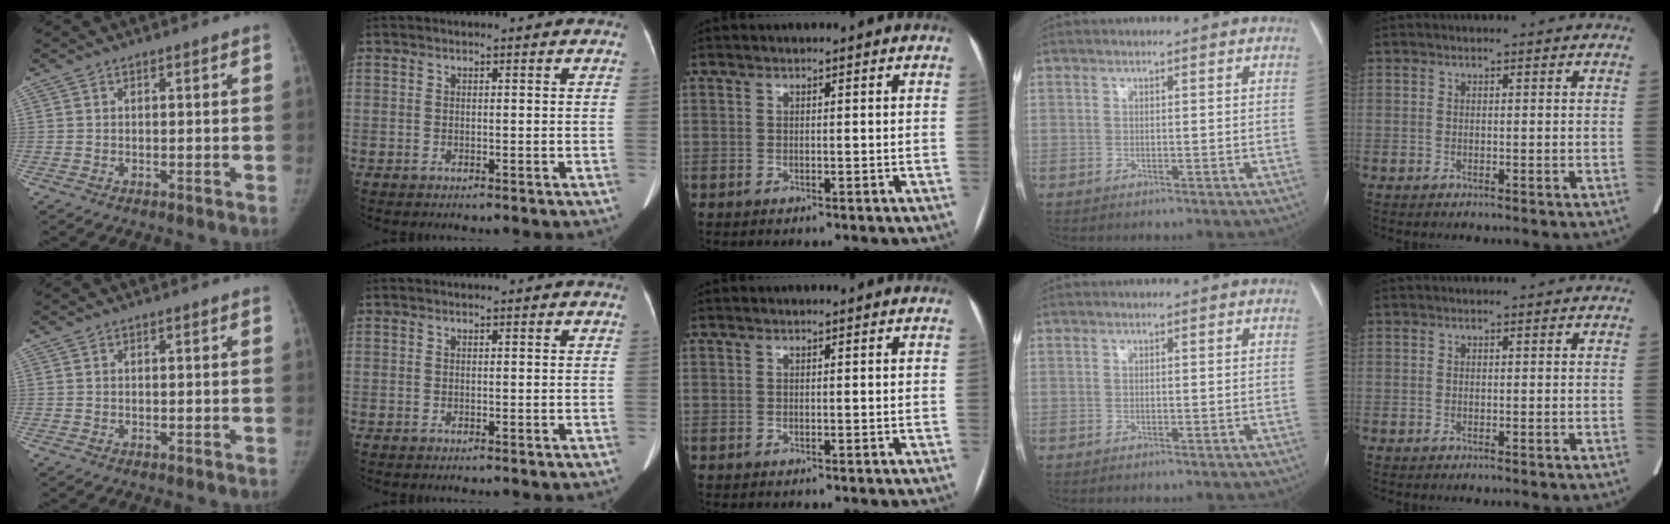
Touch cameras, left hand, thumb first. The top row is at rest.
{}